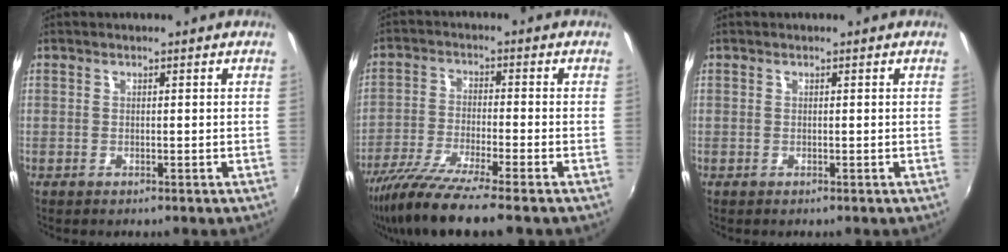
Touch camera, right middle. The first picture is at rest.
{"total": 11.7, "force": [-9.2, 0.3, 7.2], "torque": [-0.160, -0.036, -0.170]}
{"total": 0.0}